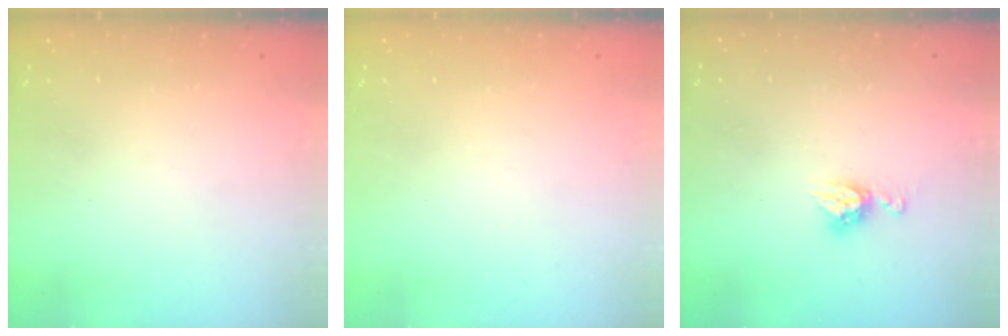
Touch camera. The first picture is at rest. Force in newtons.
{"total": 0.0}
{"total": 6.3, "press": 6.3, "slide": 0.5}